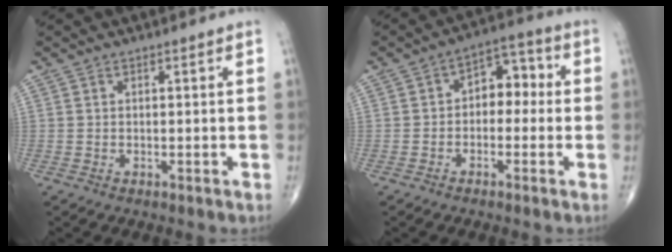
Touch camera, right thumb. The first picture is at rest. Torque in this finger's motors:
{"motor_torque": [-0.06, 0.02, -0.08, 0.08, 0.01]}